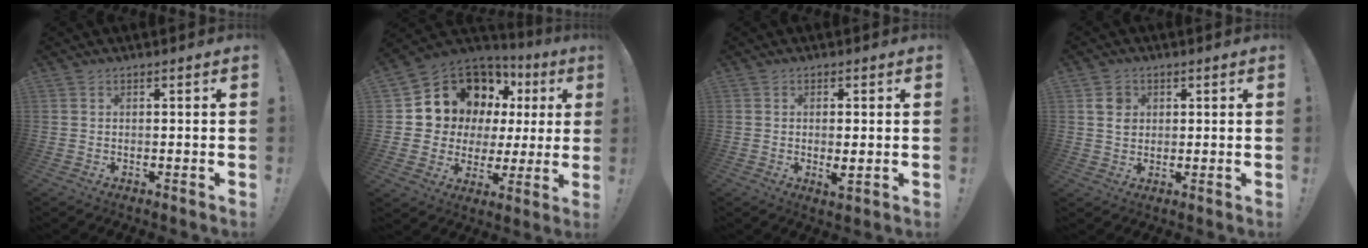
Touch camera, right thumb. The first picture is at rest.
{"total": 12.9, "force": [8.1, 8.6, 5.2], "torque": [-0.089, -0.064, 0.162]}
{"total": 3.3, "force": [-0.1, 0.8, 3.2], "torque": [-0.044, -0.006, -0.001]}
{"total": 5.2, "force": [1.6, 4.4, 2.1], "torque": [-0.021, 0.000, 0.030]}